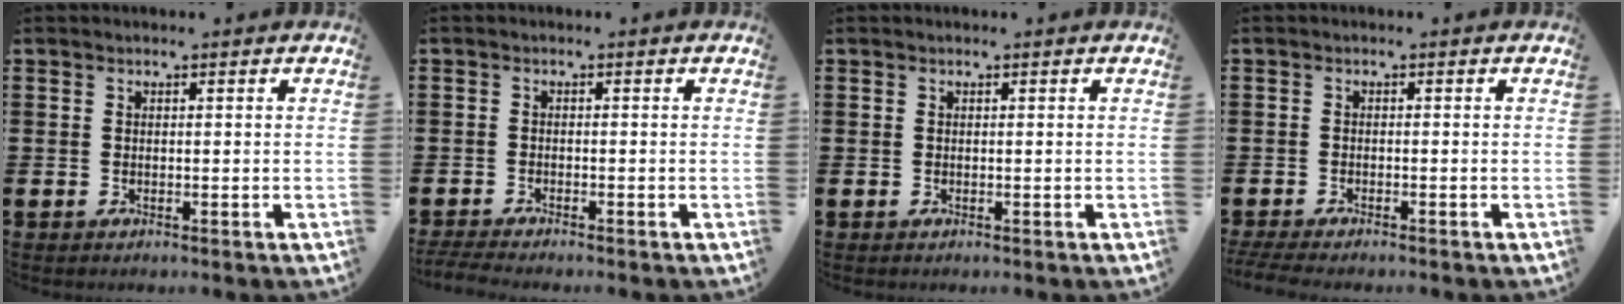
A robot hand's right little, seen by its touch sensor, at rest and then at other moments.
{"total": 1.3, "force": [-1.1, 0.1, 0.7], "torque": [-0.012, 0.001, -0.021]}
{"total": 0.0}
{"total": 1.3, "force": [-1.1, 0.1, 0.7], "torque": [-0.012, 0.001, -0.021]}